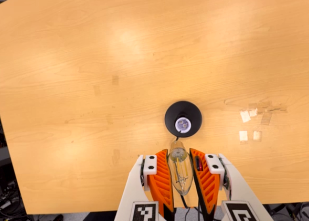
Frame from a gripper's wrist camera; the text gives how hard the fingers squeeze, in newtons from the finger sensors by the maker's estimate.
{"total": 19.2, "left": 20.3, "right": 18.1}